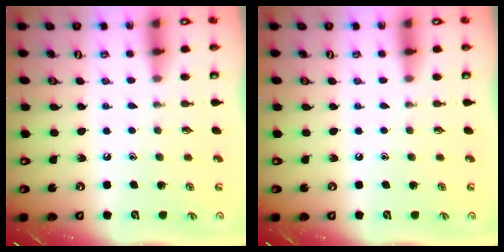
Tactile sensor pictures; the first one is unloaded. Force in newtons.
{"total": 0.0}